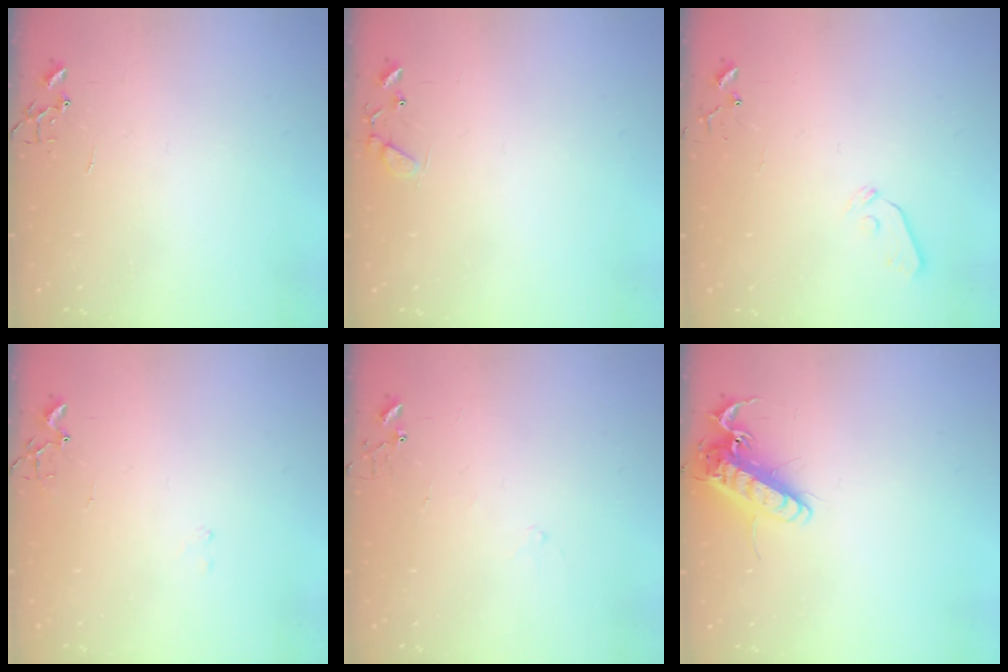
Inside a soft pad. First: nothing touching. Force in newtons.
{"total": 7.7, "press": 7.7, "slide": 0.5}
{"total": 4.4, "press": 4.3, "slide": 0.6}
{"total": 8.6, "press": 8.5, "slide": 0.7}
{"total": 4.7, "press": 4.6, "slide": 0.4}
{"total": 13.4, "press": 13.2, "slide": 2.5}